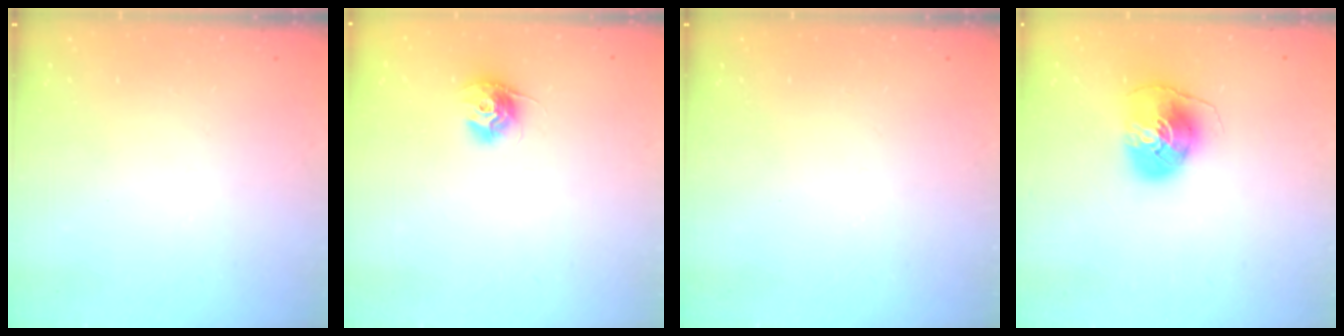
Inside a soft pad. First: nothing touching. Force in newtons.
{"total": 10.6, "press": 10.6, "slide": 0.7}
{"total": 0.0}
{"total": 8.1, "press": 8.0, "slide": 1.2}